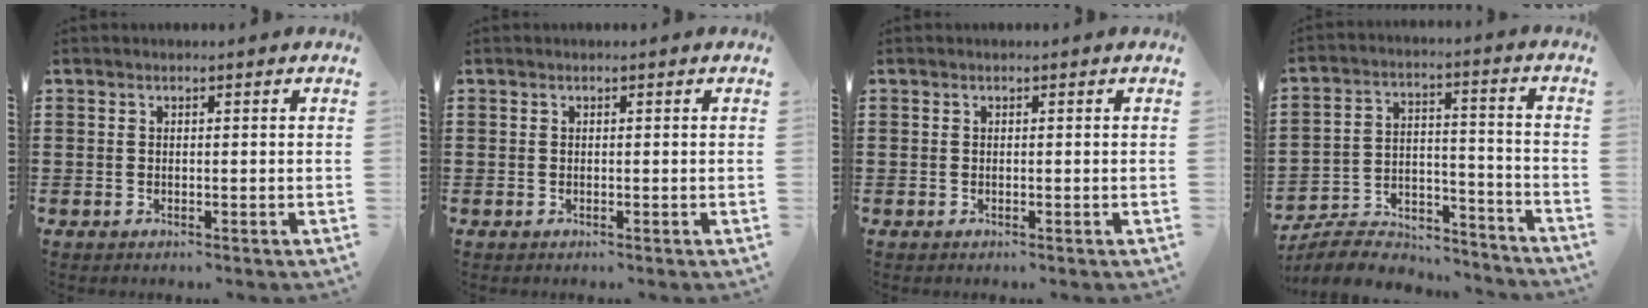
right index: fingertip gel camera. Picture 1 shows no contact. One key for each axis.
{"total": 0.0}
{"total": 0.0}
{"total": 7.0, "fx": -6.5, "fy": 2.0, "fz": 1.7, "tx": -0.041, "ty": 0.012, "tz": -0.130}